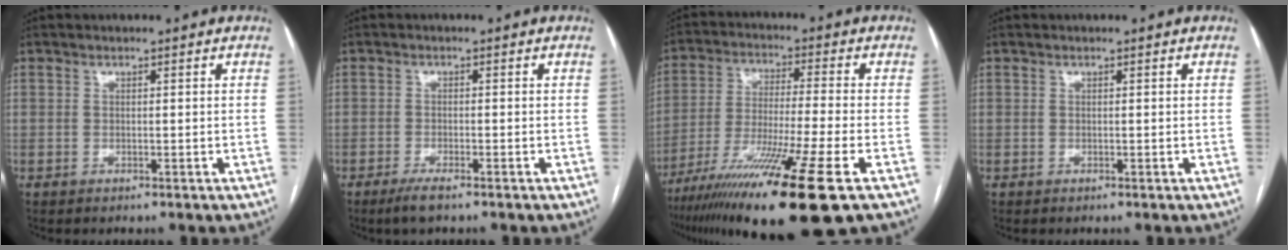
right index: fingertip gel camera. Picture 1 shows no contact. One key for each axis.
{"total": 2.9, "fx": -2.1, "fy": 0.2, "fz": 2.0, "tx": -0.043, "ty": -0.006, "tz": -0.040}
{"total": 18.8, "fx": -11.4, "fy": -0.7, "fz": 14.9, "tx": -0.249, "ty": -0.054, "tz": -0.199}
{"total": 0.0}